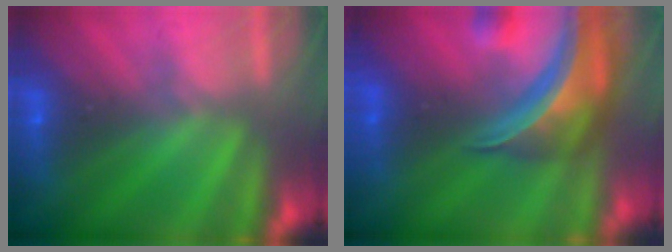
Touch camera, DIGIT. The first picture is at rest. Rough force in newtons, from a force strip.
{"total": 8.5}